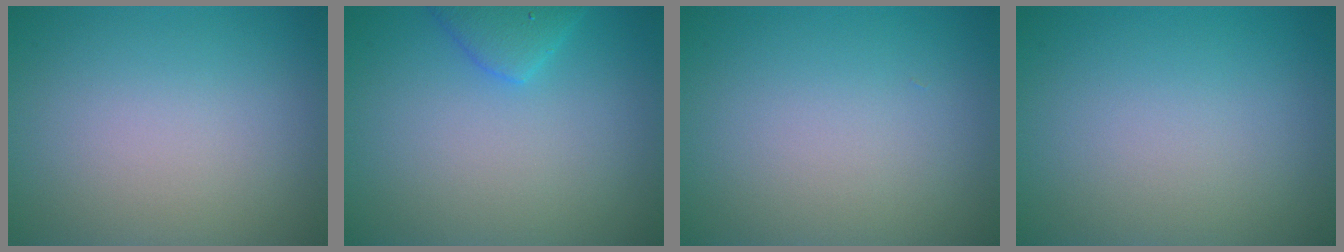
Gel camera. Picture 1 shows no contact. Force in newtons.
{"total": 2.3, "press": 2.3, "slide": 0.2}
{"total": 0.0}
{"total": 0.0}